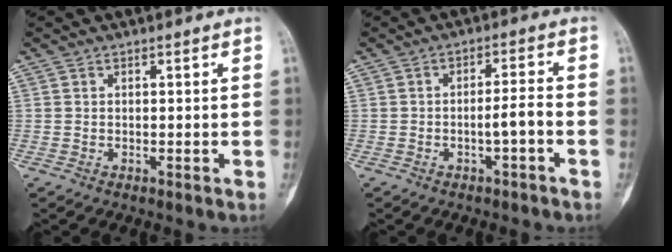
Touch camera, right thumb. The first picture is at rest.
{"total": 3.8, "force": [-1.5, 0.6, 3.5], "torque": [-0.059, 0.022, -0.025]}